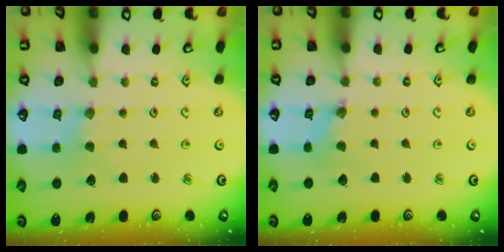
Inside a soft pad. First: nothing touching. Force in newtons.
{"total": 0.0}